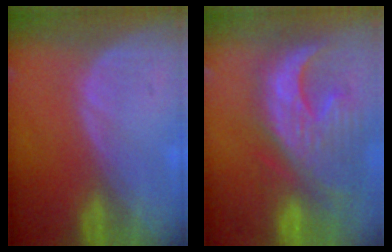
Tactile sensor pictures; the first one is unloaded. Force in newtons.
{"total": 13.2, "press": 11.3, "slide": 6.8}